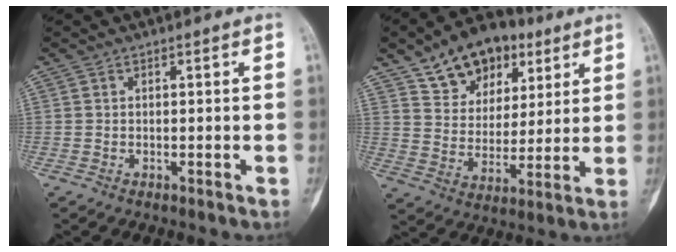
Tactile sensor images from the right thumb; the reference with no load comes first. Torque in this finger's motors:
{"motor_torque": [-0.86, 1.05, 0.40, 0.01, 0.05]}